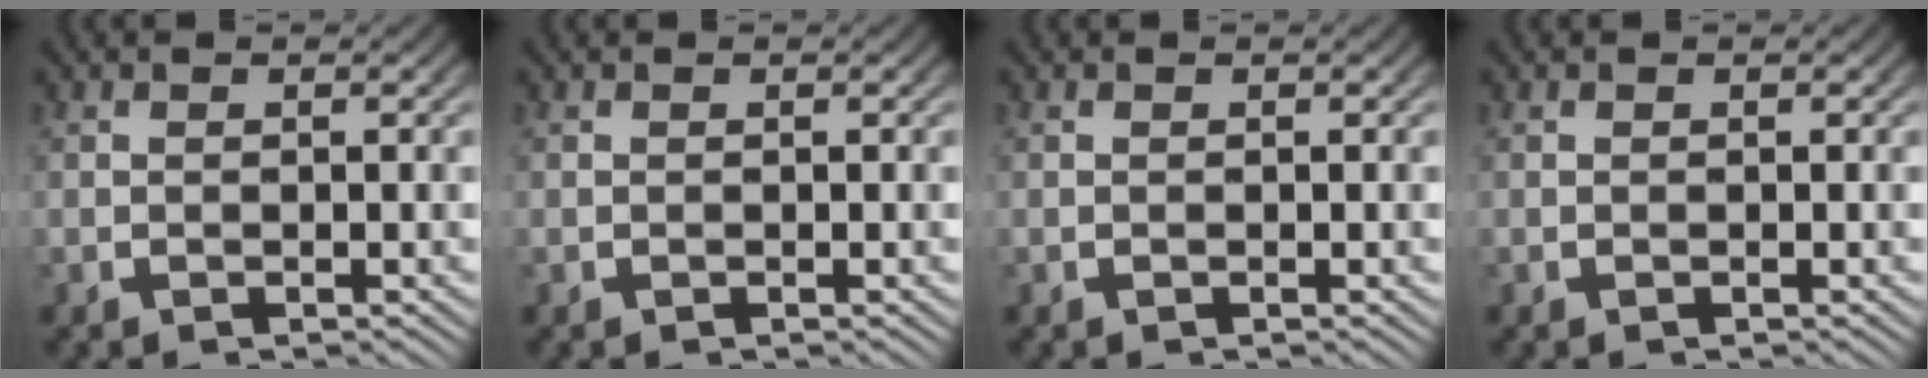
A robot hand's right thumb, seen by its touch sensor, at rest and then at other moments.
{"total": 0.0}
{"total": 0.0}
{"total": 0.0}